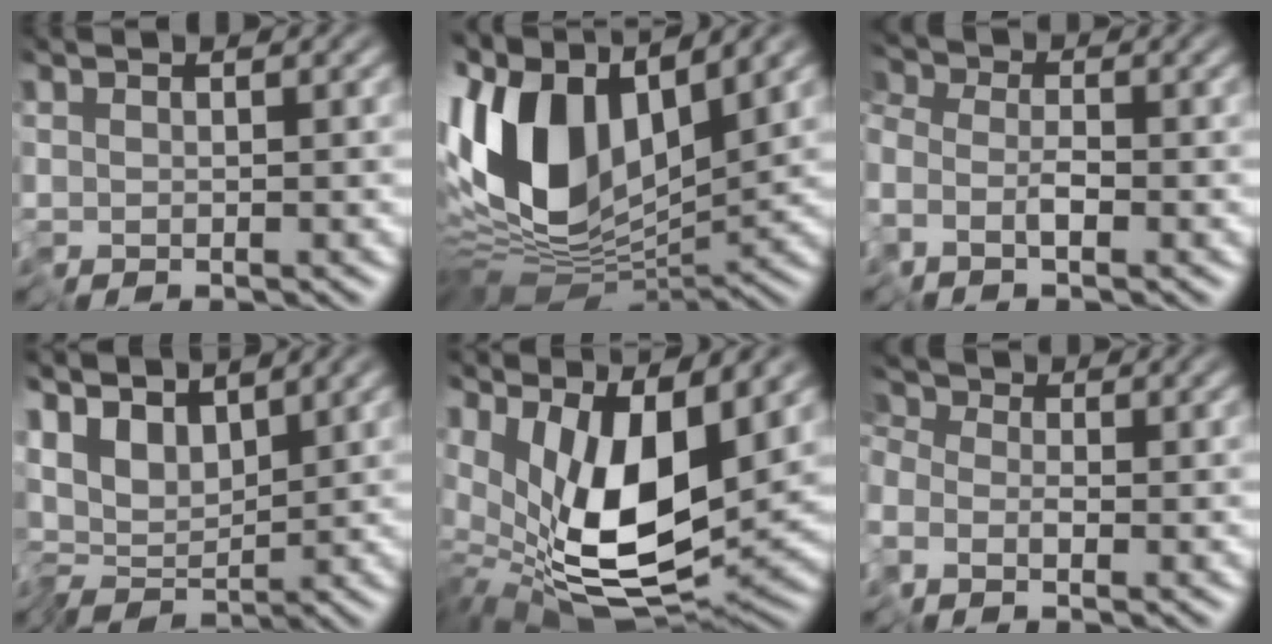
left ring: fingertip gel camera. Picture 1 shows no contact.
{"total": 12.2, "force": [1.9, 6.7, 10.1], "torque": [-0.218, -0.002, 0.023]}
{"total": 2.7, "force": [-1.9, 1.4, 1.3], "torque": [-0.022, -0.011, -0.045]}
{"total": 4.3, "force": [1.4, 1.9, 3.6], "torque": [-0.072, -0.006, 0.012]}
{"total": 12.9, "force": [2.4, 6.3, 11.0], "torque": [-0.201, -0.020, 0.039]}
{"total": 3.6, "force": [-1.7, 2.7, 1.8], "torque": [-0.034, -0.002, -0.046]}